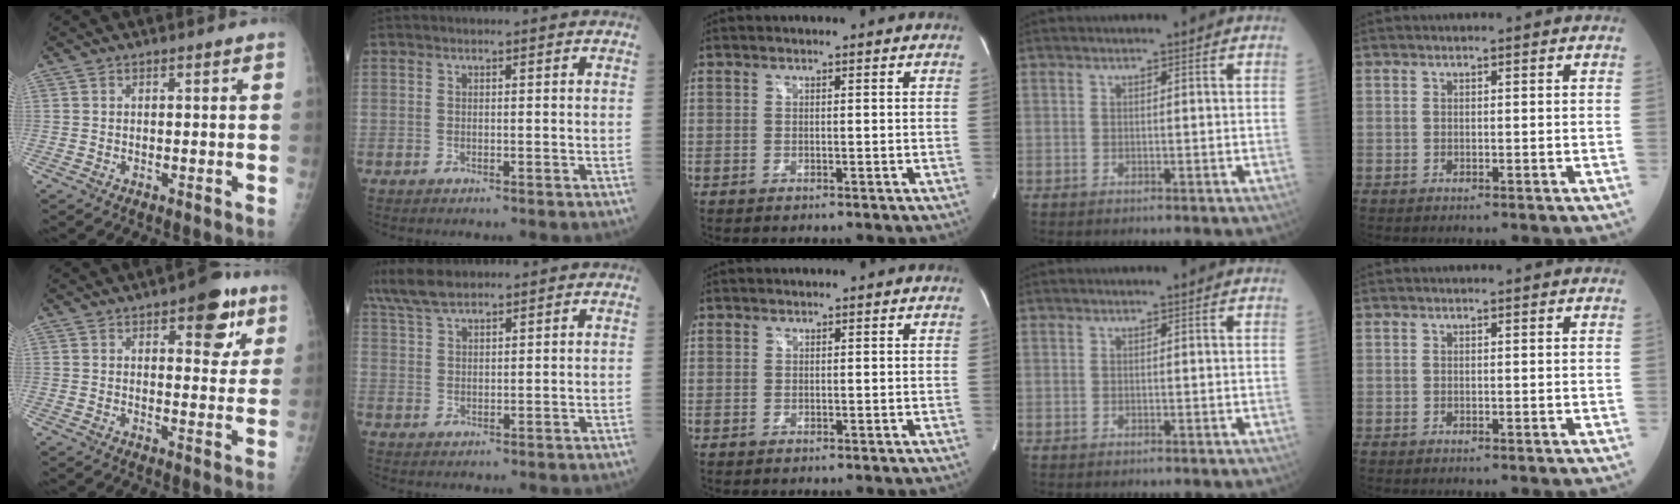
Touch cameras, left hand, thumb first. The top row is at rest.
{"thumb": {"total": 9.9, "force": [5.1, 4.5, 7.2], "torque": [-0.055, -0.017, 0.061]}, "index": {"total": 7.6, "force": [6.2, 1.9, 4.0], "torque": [-0.090, 0.017, 0.123]}, "middle": {"total": 0.7, "force": [0.6, 0.5, 0.0], "torque": [0.003, 0.003, 0.007]}}